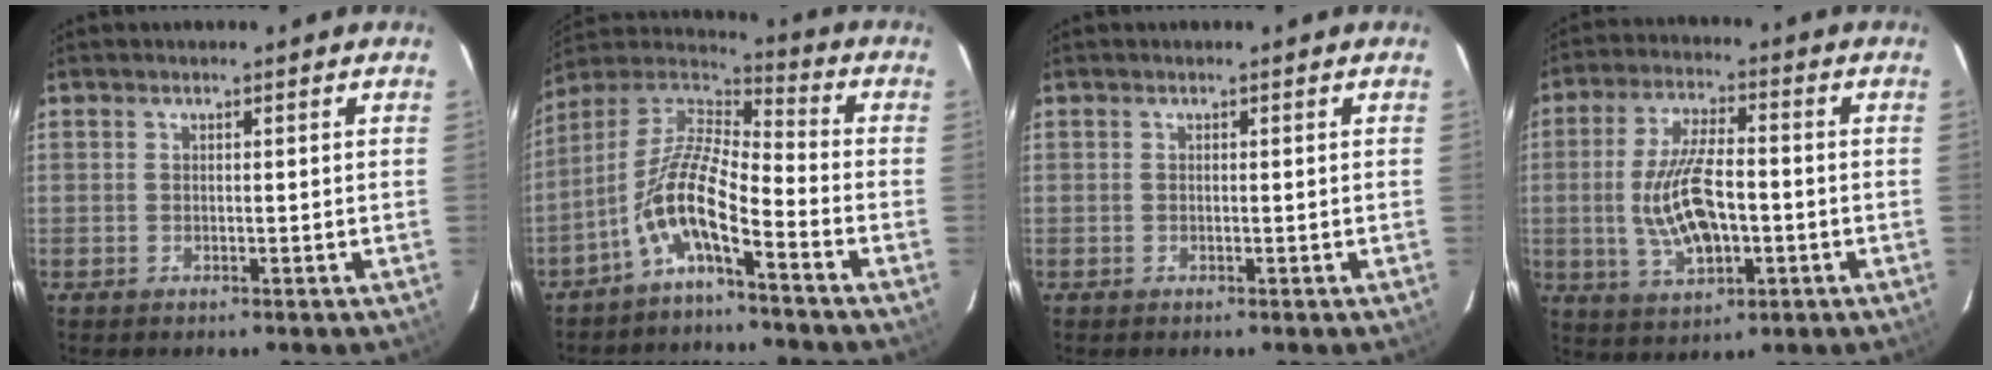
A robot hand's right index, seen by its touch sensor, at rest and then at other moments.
{"total": 10.4, "force": [-5.9, 2.3, 8.2], "torque": [-0.174, 0.015, -0.120]}
{"total": 0.0}
{"total": 12.3, "force": [-1.8, 5.4, 10.9], "torque": [-0.219, -0.002, -0.025]}